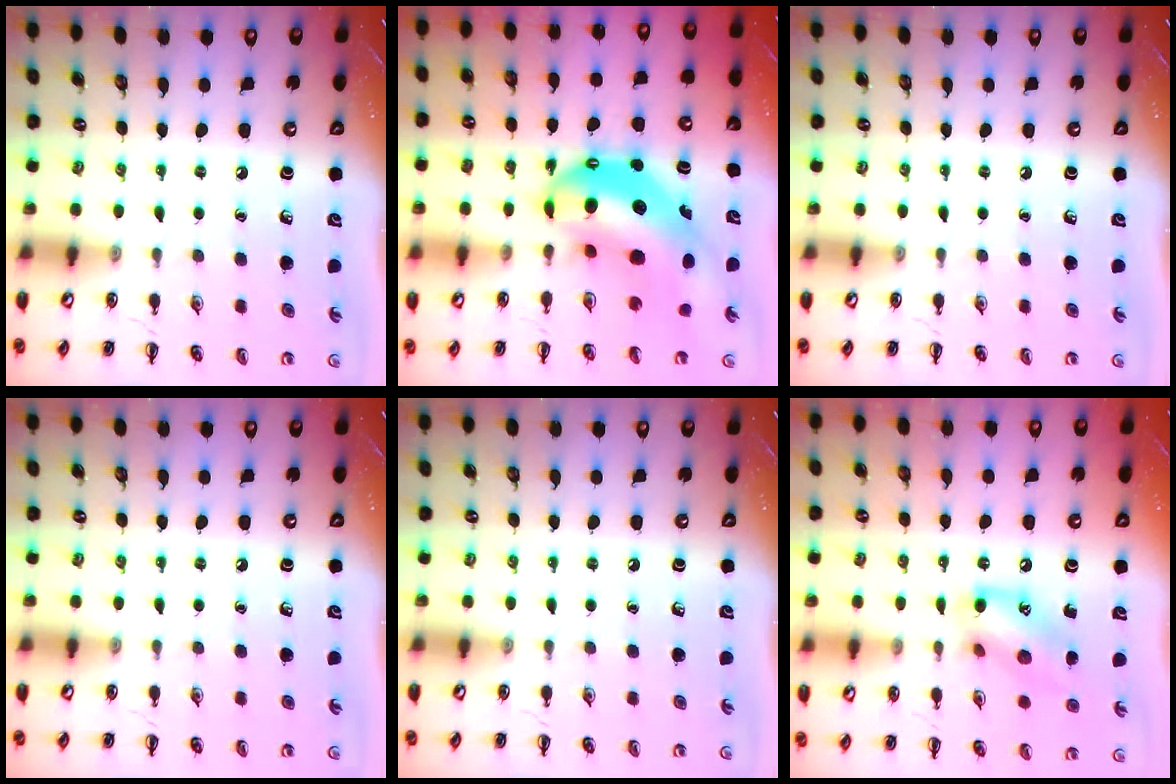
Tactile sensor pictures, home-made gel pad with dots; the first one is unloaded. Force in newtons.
{"total": 13.2, "press": 12.8, "slide": 3.1}
{"total": 0.0}
{"total": 0.0}
{"total": 0.0}
{"total": 13.2, "press": 13.1, "slide": 1.2}